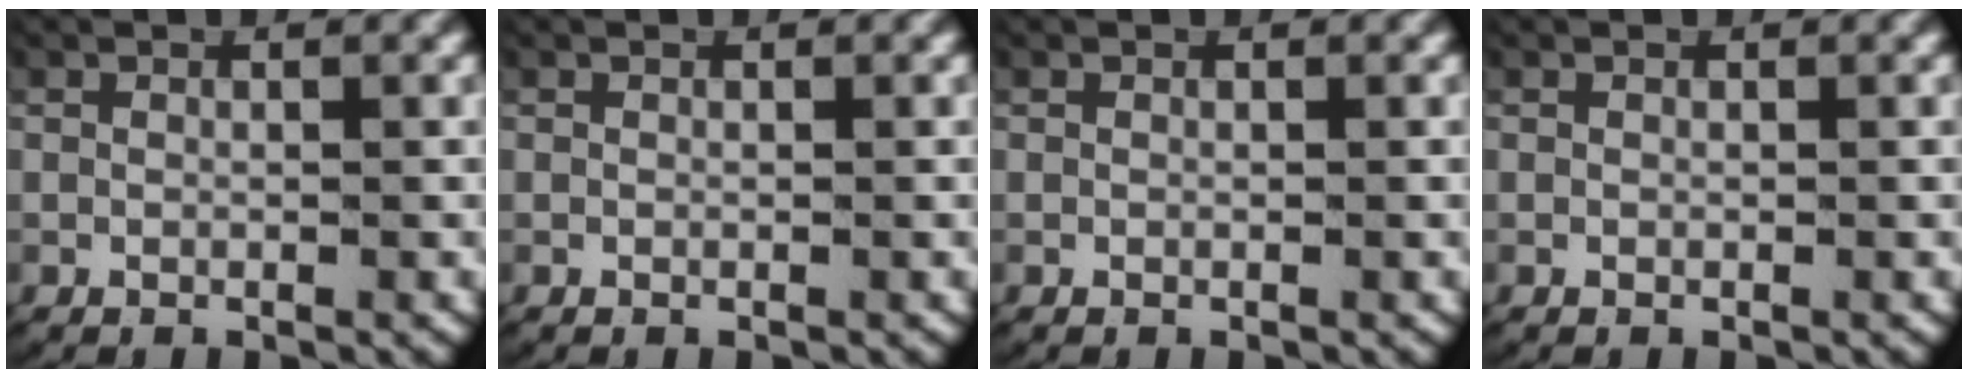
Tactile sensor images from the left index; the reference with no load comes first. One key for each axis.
{"total": 0.0}
{"total": 0.0}
{"total": 0.0}